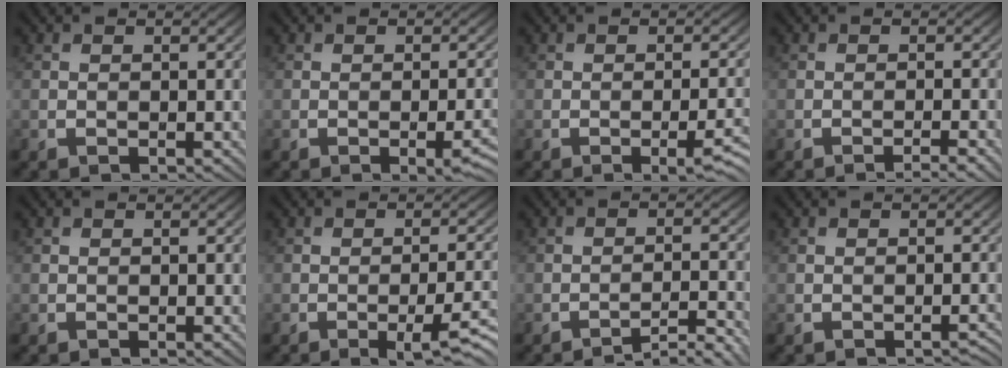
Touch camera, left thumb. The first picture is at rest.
{"total": 3.2, "force": [-1.4, 1.0, 2.7], "torque": [-0.031, 0.001, -0.016]}
{"total": 3.5, "force": [-1.8, 0.7, 3.0], "torque": [-0.041, 0.002, -0.022]}
{"total": 1.9, "force": [-1.6, -0.5, 1.0], "torque": [-0.021, 0.005, -0.027]}
{"total": 0.0}
{"total": 5.2, "force": [-2.5, 0.9, 4.5], "torque": [-0.066, 0.001, -0.030]}
{"total": 3.1, "force": [-2.9, -0.6, 0.9], "torque": [-0.011, 0.014, -0.044]}
{"total": 1.1, "force": [-1.1, 0.0, 0.1], "torque": [0.004, 0.004, -0.016]}